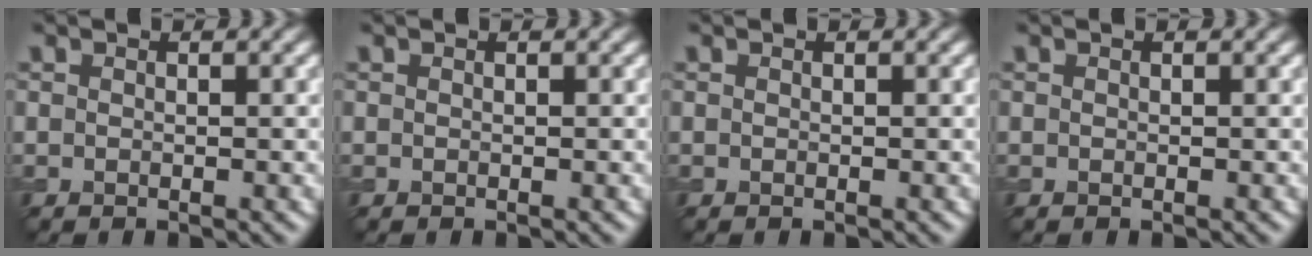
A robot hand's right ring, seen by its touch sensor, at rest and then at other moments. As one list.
[{"total": 0.0}, {"total": 0.0}, {"total": 0.0}]